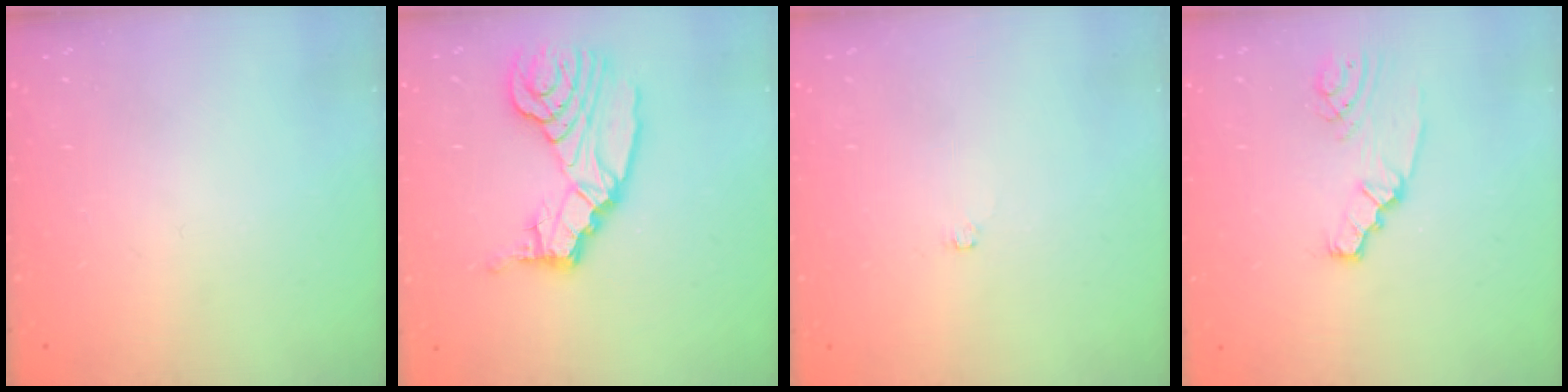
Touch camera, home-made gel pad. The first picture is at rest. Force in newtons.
{"total": 13.4, "press": 13.3, "slide": 1.3}
{"total": 2.6, "press": 2.6, "slide": 0.3}
{"total": 2.2, "press": 2.1, "slide": 0.5}